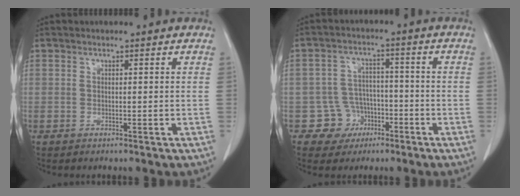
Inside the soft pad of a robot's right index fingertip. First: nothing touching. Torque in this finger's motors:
{"motor_torque": [-0.12, 0.02, -0.41, -0.09]}